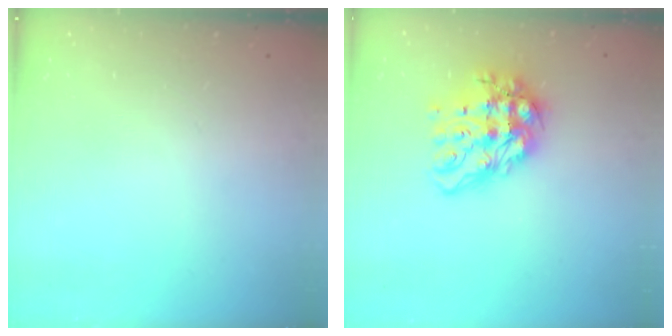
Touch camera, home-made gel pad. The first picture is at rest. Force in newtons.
{"total": 15.4, "press": 15.2, "slide": 2.1}